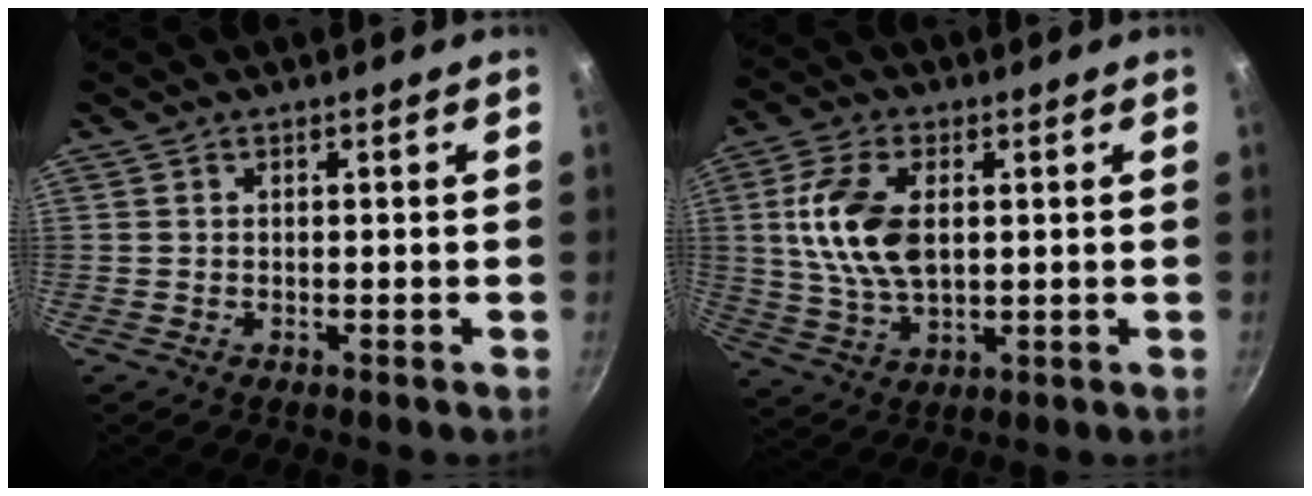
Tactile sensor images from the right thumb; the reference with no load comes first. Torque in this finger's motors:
{"motor_torque": [-0.62, 1.07, 1.36, 0.18, 0.41]}